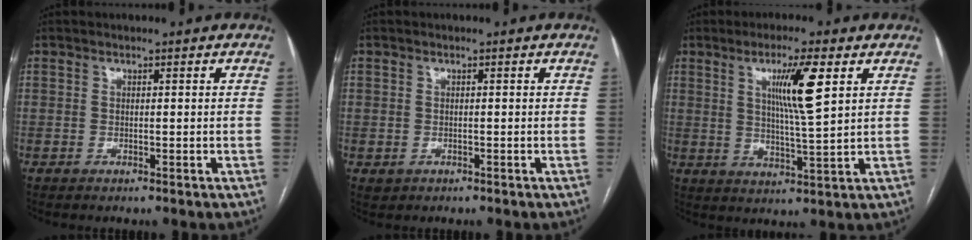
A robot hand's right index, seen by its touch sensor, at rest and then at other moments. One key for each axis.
{"total": 1.5, "fx": -0.4, "fy": 1.5, "fz": 0.2, "tx": -0.002, "ty": 0.005, "tz": 0.000}
{"total": 8.6, "fx": 3.2, "fy": -0.1, "fz": 8.0, "tx": -0.141, "ty": -0.005, "tz": 0.056}